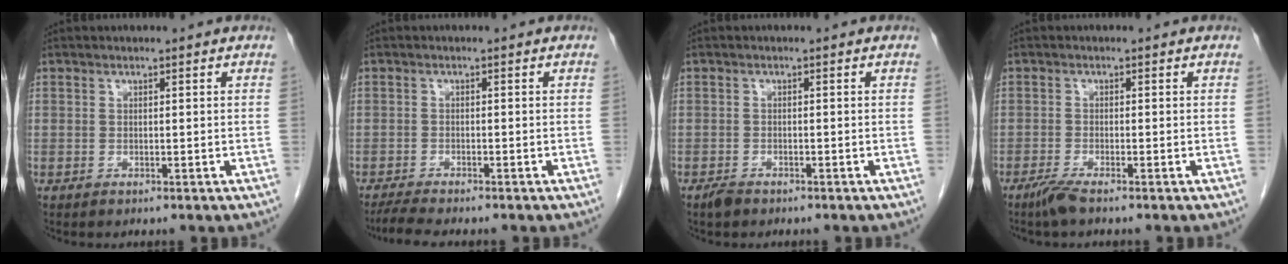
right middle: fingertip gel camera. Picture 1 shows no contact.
{"total": 4.1, "force": [-3.5, 0.0, 2.1], "torque": [-0.039, -0.014, -0.057]}
{"total": 1.5, "force": [-1.2, 0.6, 0.7], "torque": [-0.018, -0.001, -0.019]}
{"total": 2.4, "force": [-1.8, -0.1, 1.5], "torque": [-0.040, -0.006, -0.041]}